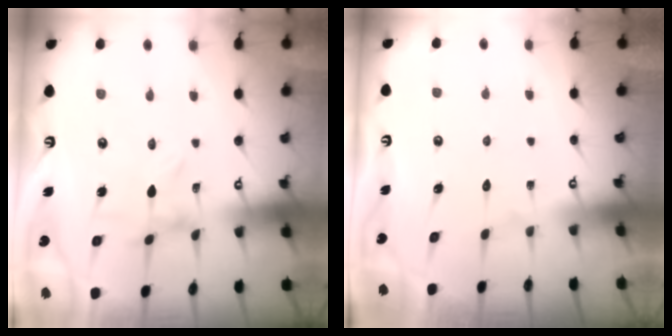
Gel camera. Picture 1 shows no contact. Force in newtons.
{"total": 1.8, "press": 1.7, "slide": 0.1}